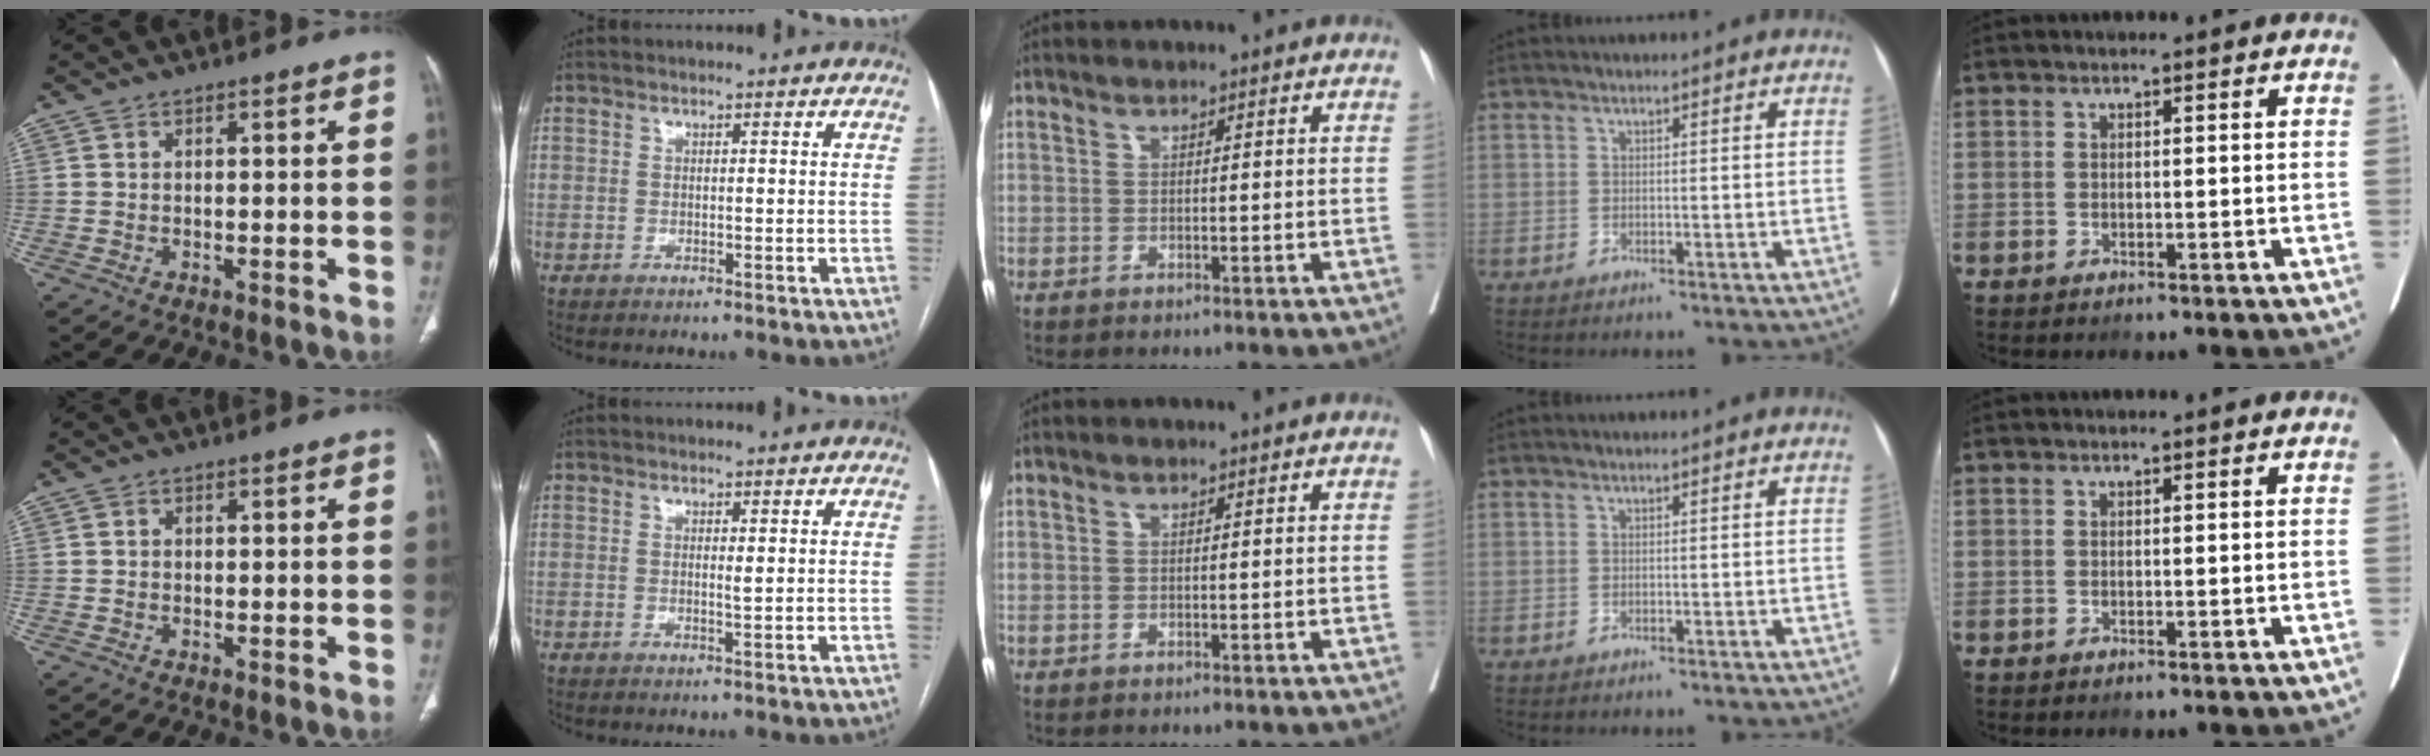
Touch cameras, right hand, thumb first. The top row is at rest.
{"index": {"total": 0.8, "force": [0.2, 0.0, 0.8], "torque": [-0.016, -0.002, 0.003]}}